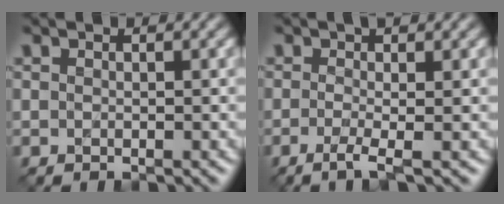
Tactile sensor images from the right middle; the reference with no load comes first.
{"total": 2.7, "force": [-0.6, 0.6, 2.6], "torque": [-0.044, 0.000, -0.020]}